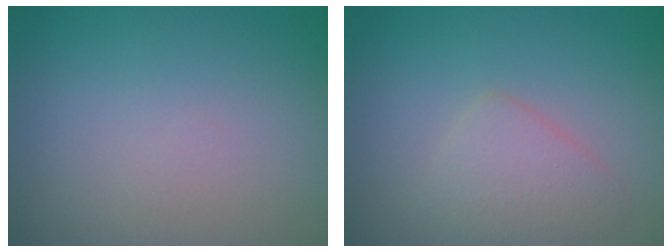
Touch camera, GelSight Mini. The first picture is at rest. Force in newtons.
{"total": 2.5, "press": 2.5, "slide": 0.2}